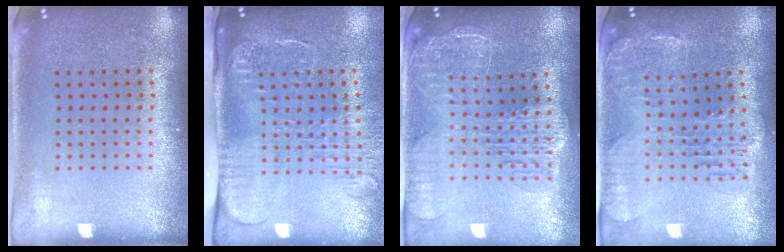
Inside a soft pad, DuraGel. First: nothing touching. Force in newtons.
{"total": 2.7, "press": 2.0, "slide": 1.7}
{"total": 2.7, "press": 2.3, "slide": 1.4}
{"total": 1.5, "press": 1.4, "slide": 0.4}